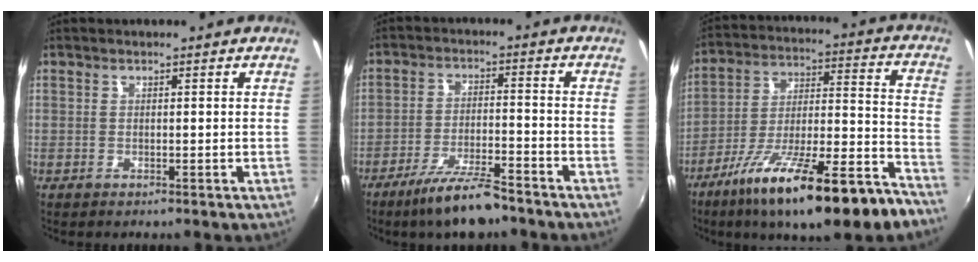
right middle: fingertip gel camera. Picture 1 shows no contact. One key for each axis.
{"total": 9.7, "fx": -7.7, "fy": 1.9, "fz": 5.6, "tx": -0.122, "ty": -0.010, "tz": -0.132}
{"total": 24.0, "fx": -16.3, "fy": 4.4, "fz": 17.0, "tx": -0.275, "ty": -0.037, "tz": -0.257}